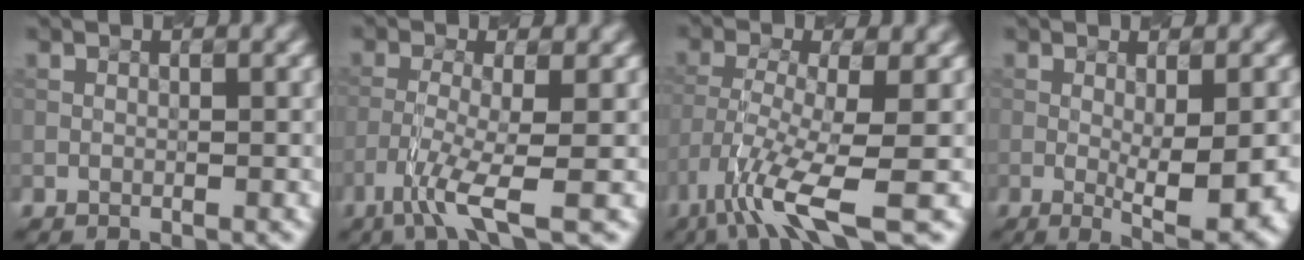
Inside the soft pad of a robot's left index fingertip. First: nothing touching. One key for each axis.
{"total": 4.5, "fx": -2.6, "fy": 0.5, "fz": 3.6, "tx": -0.072, "ty": -0.005, "tz": -0.053}
{"total": 7.1, "fx": -4.0, "fy": 1.2, "fz": 5.7, "tx": -0.114, "ty": -0.009, "tz": -0.072}
{"total": 6.1, "fx": -1.0, "fy": 1.1, "fz": 5.9, "tx": -0.087, "ty": -0.014, "tz": -0.001}